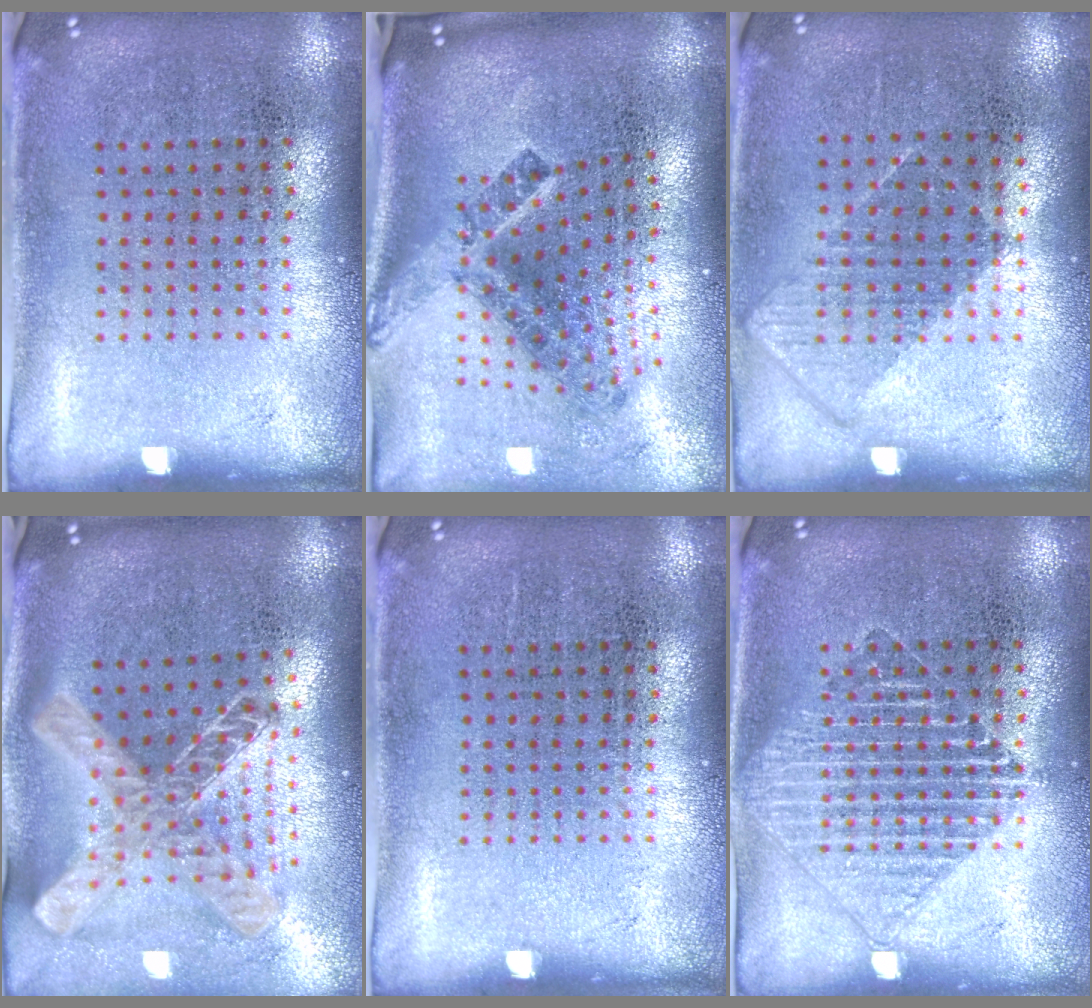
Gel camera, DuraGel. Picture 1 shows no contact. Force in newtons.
{"total": 3.0, "press": 1.7, "slide": 2.4}
{"total": 0.8, "press": 0.7, "slide": 0.4}
{"total": 2.1, "press": 1.6, "slide": 1.3}
{"total": 0.0}
{"total": 1.3, "press": 1.3, "slide": 0.2}